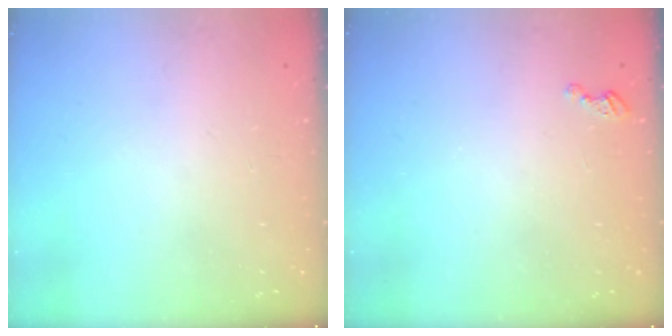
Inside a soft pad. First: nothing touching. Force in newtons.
{"total": 2.8, "press": 2.8, "slide": 0.4}